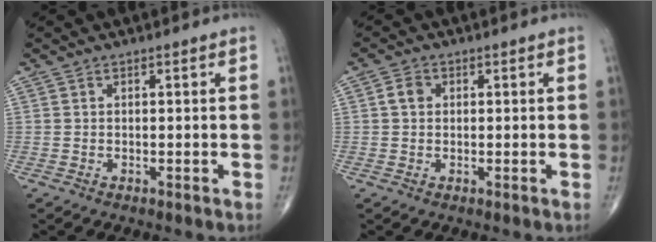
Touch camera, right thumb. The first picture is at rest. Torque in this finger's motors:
{"motor_torque": [0.23, 0.73, 0.37, 0.07, 0.00]}